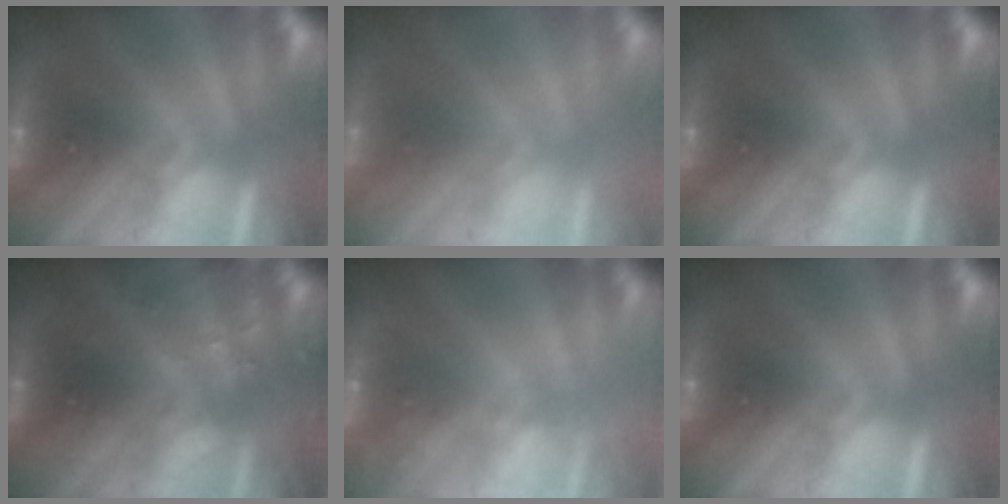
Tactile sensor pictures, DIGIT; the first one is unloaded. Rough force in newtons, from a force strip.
{"total": 2.7}
{"total": 0.0}
{"total": 6.7}
{"total": 2.6}
{"total": 0.0}